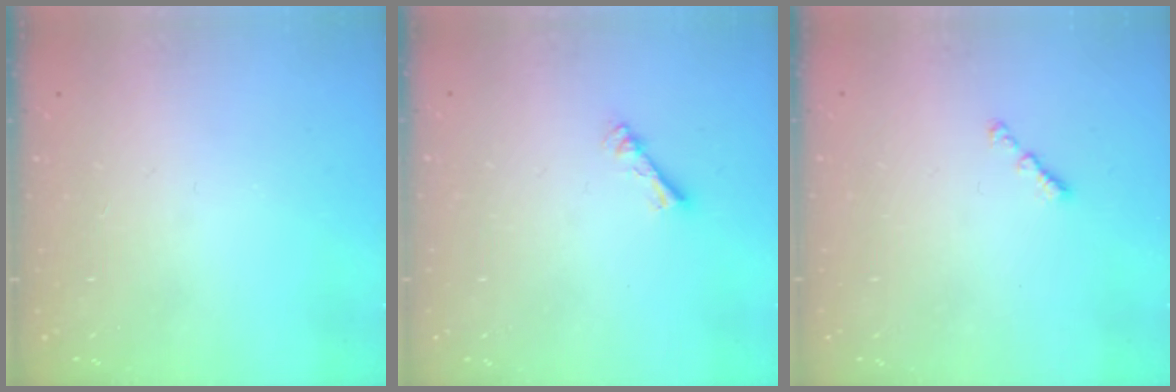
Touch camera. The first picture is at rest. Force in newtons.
{"total": 2.3, "press": 2.2, "slide": 0.4}
{"total": 1.1, "press": 1.0, "slide": 0.4}